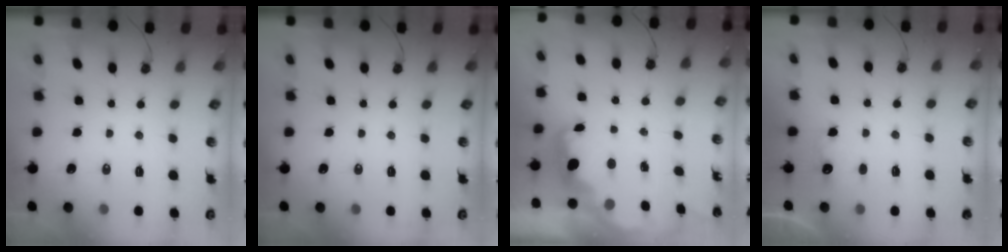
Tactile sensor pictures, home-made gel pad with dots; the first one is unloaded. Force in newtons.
{"total": 0.0}
{"total": 2.7, "press": 2.6, "slide": 0.6}
{"total": 2.1, "press": 2.0, "slide": 0.9}